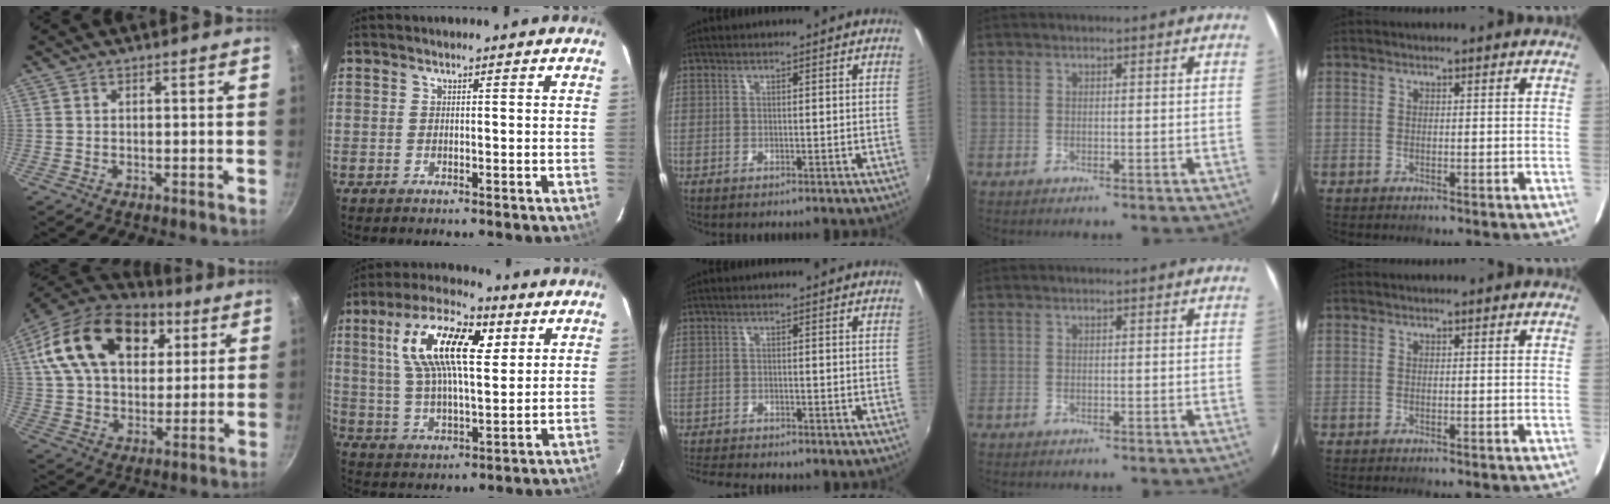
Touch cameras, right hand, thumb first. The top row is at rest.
{"thumb": {"total": 25.3, "force": [9.6, 16.2, 16.9], "torque": [-0.278, 0.004, 0.157]}, "index": {"total": 16.6, "force": [5.8, 6.6, 14.0], "torque": [-0.260, 0.028, 0.102]}, "middle": {"total": 6.3, "force": [-5.6, 1.3, 2.4], "torque": [-0.065, -0.023, -0.092]}}